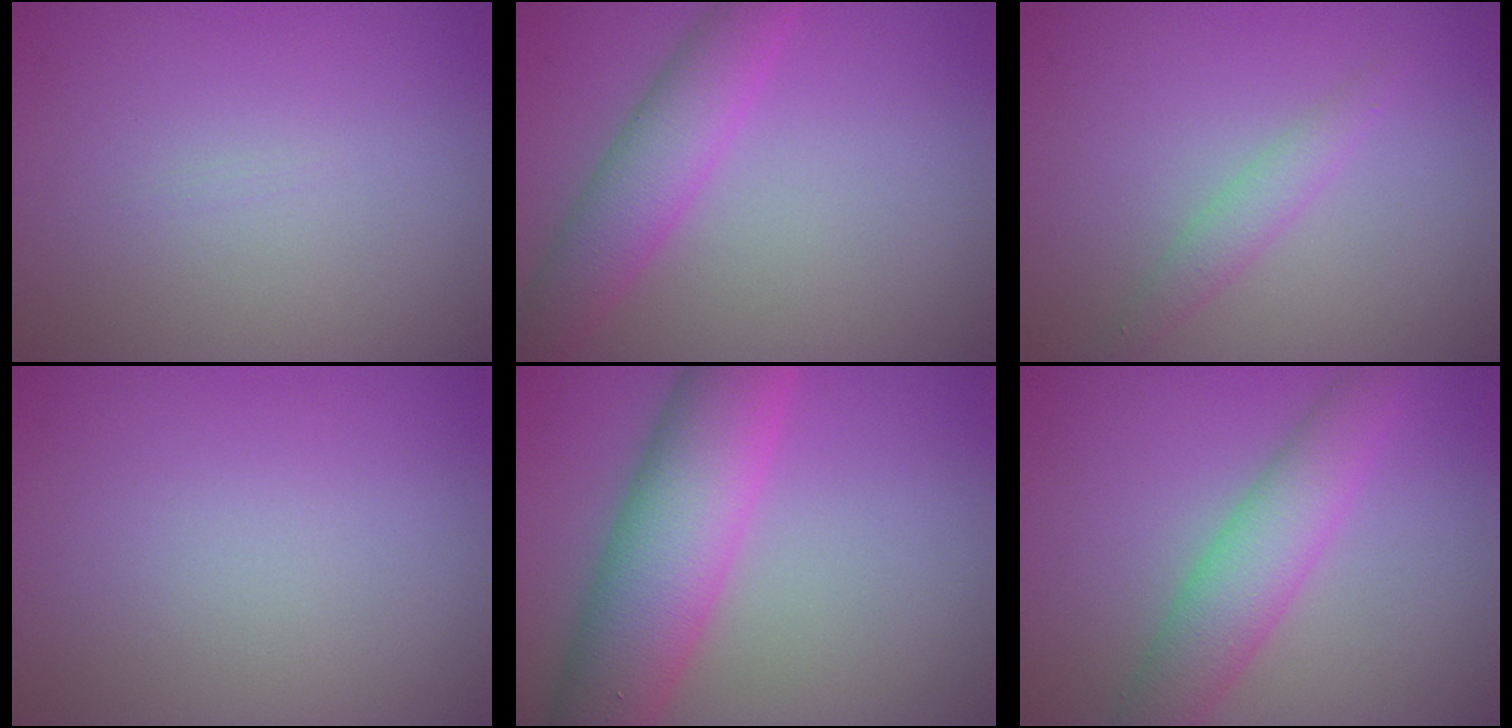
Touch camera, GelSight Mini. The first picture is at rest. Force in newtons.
{"total": 4.5, "press": 4.5, "slide": 0.1}
{"total": 1.7, "press": 1.7, "slide": 0.1}
{"total": 0.0}
{"total": 9.4, "press": 9.4, "slide": 0.7}
{"total": 5.1, "press": 5.1, "slide": 0.1}